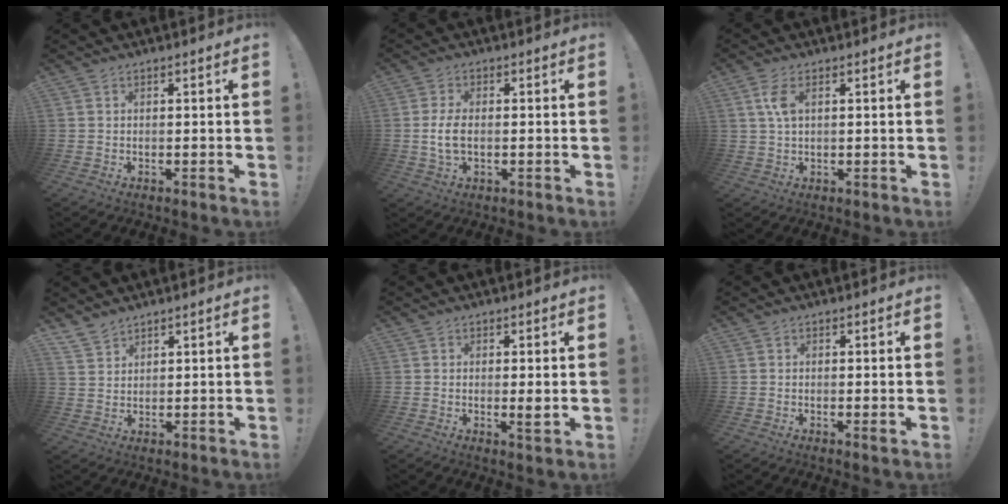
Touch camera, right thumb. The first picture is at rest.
{"total": 5.5, "force": [-0.7, 2.7, 4.7], "torque": [-0.092, -0.004, -0.012]}
{"total": 5.2, "force": [1.5, 2.3, 4.4], "torque": [-0.085, -0.003, 0.024]}
{"total": 4.5, "force": [4.0, 1.9, 0.9], "torque": [-0.015, -0.025, 0.076]}
{"total": 3.0, "force": [0.3, 0.4, 3.0], "torque": [-0.033, -0.011, 0.003]}
{"total": 1.0, "force": [0.3, 0.0, 0.9], "torque": [-0.001, -0.007, 0.001]}